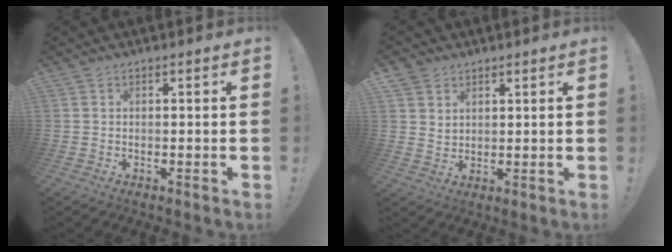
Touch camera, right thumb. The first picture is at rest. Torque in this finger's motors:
{"motor_torque": [-0.56, 0.16, -0.26, 0.35, 0.13]}